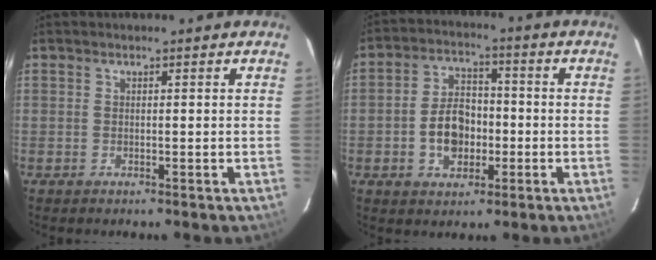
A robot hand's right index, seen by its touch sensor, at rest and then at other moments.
{"total": 8.7, "force": [-2.1, 5.9, 6.0], "torque": [-0.115, 0.021, -0.029]}